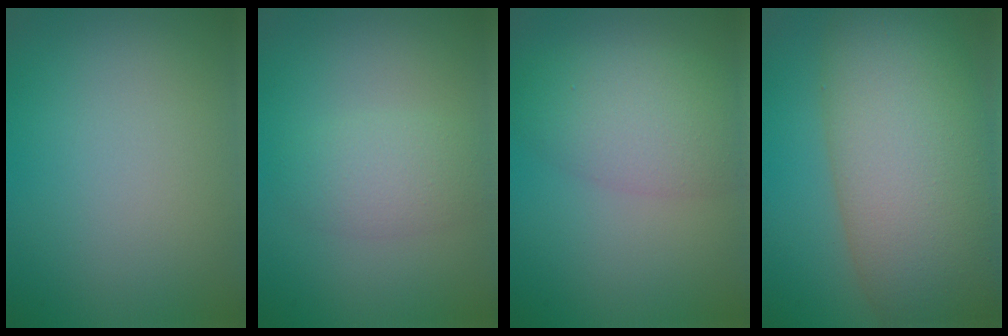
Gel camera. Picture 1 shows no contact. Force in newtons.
{"total": 2.8, "press": 2.8, "slide": 0.1}
{"total": 5.3, "press": 5.3, "slide": 0.1}
{"total": 14.4, "press": 14.3, "slide": 0.8}